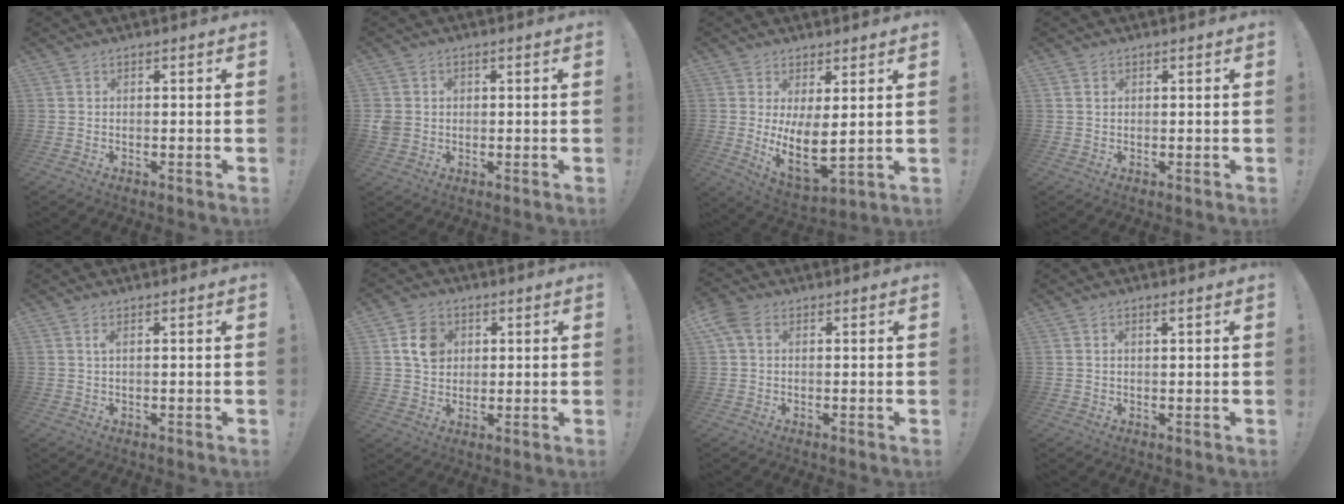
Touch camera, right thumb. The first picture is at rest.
{"total": 3.6, "force": [0.3, 3.3, 1.4], "torque": [-0.034, 0.003, 0.008]}
{"total": 9.6, "force": [2.2, 3.9, 8.5], "torque": [-0.129, -0.049, 0.045]}
{"total": 1.1, "force": [0.5, 0.8, 0.4], "torque": [-0.004, 0.001, 0.009]}
{"total": 1.5, "force": [0.5, 0.0, 1.4], "torque": [-0.027, 0.001, 0.007]}
{"total": 8.1, "force": [2.6, 6.7, 3.6], "torque": [-0.040, -0.002, 0.048]}
{"total": 4.6, "force": [1.6, 3.2, 3.0], "torque": [-0.073, 0.005, 0.033]}
{"total": 1.5, "force": [0.6, 0.4, 1.3], "torque": [-0.024, 0.002, 0.009]}